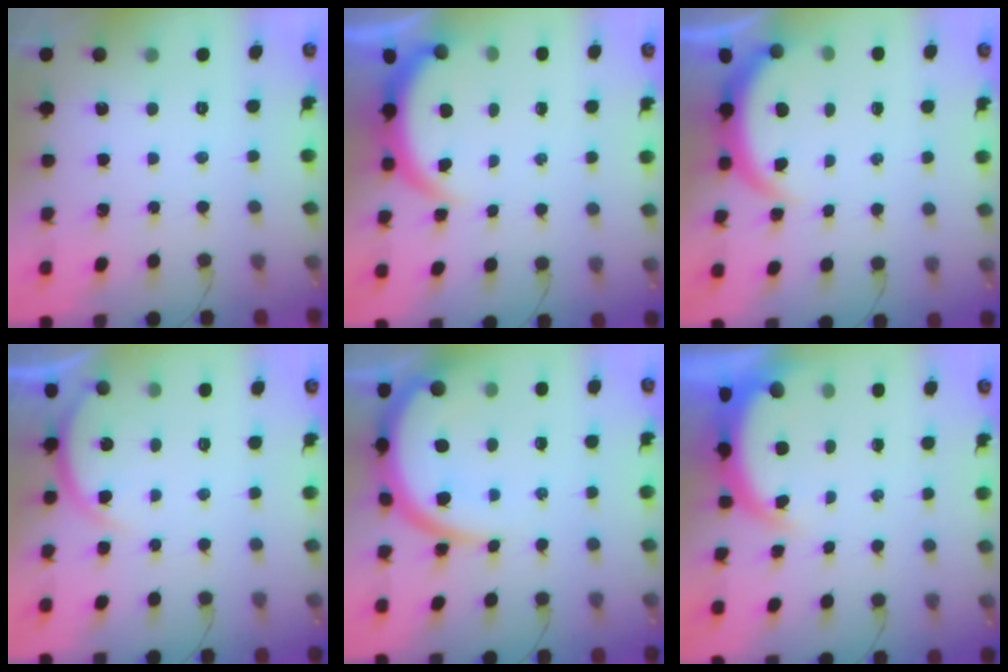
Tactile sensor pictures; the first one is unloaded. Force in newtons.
{"total": 3.8, "press": 3.8, "slide": 0.3}
{"total": 3.8, "press": 3.8, "slide": 0.3}
{"total": 5.3, "press": 5.2, "slide": 0.8}
{"total": 12.5, "press": 12.5, "slide": 1.0}
{"total": 4.4, "press": 4.4, "slide": 0.3}